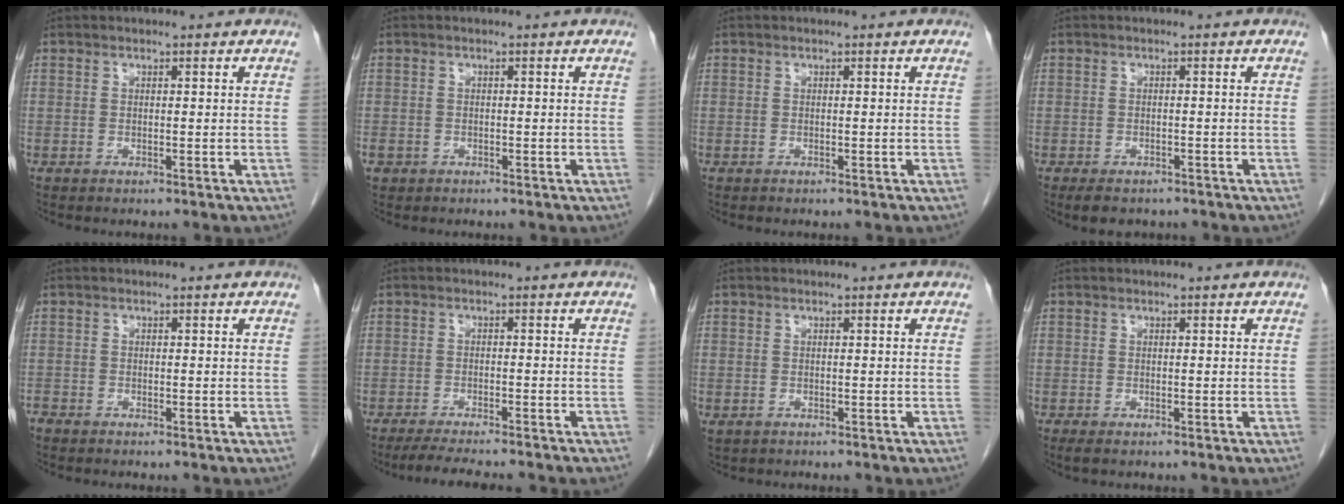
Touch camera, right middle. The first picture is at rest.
{"total": 1.8, "force": [-1.0, 1.4, 0.5], "torque": [-0.015, 0.001, -0.016]}
{"total": 0.0}
{"total": 4.9, "force": [-3.9, 2.2, 1.9], "torque": [-0.028, -0.004, -0.050]}
{"total": 1.3, "force": [-1.1, 0.6, 0.3], "torque": [-0.015, -0.002, -0.022]}
{"total": 8.0, "force": [-6.9, 0.6, 3.9], "torque": [-0.054, -0.015, -0.105]}
{"total": 0.9, "force": [-0.3, 0.7, 0.4], "torque": [-0.012, 0.001, 0.003]}
{"total": 1.0, "force": [-0.6, 0.4, 0.7], "torque": [-0.009, -0.001, -0.007]}